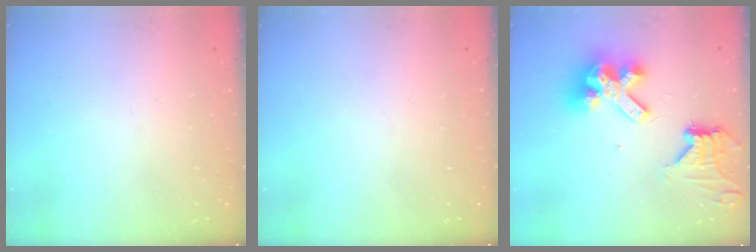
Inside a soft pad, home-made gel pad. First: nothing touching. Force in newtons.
{"total": 0.0}
{"total": 14.2, "press": 14.2, "slide": 1.1}